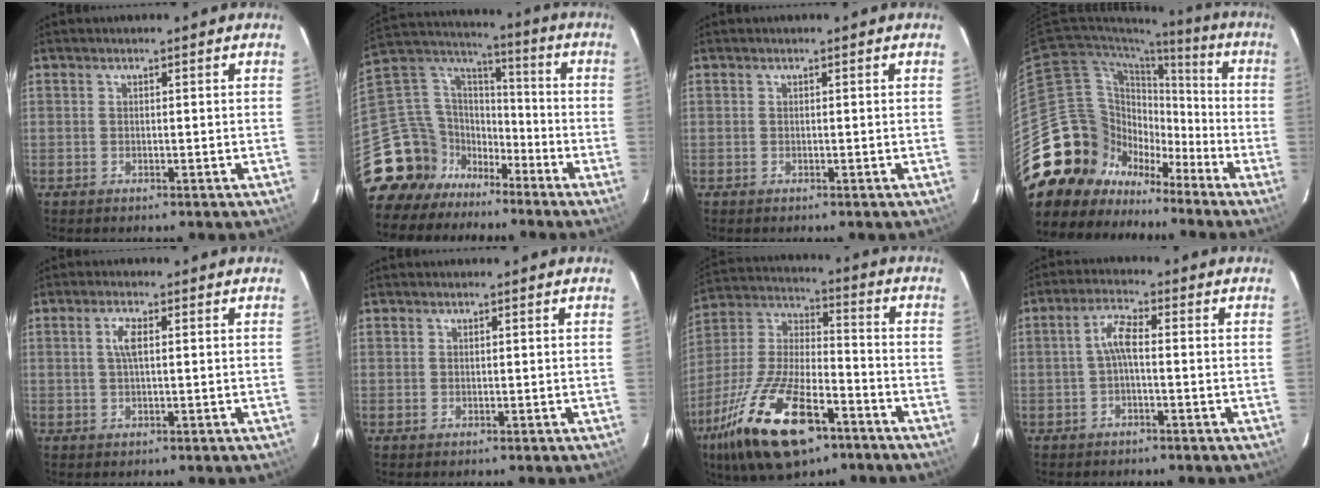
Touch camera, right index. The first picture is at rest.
{"total": 16.6, "force": [-11.6, 11.2, 4.0], "torque": [-0.112, 0.048, -0.204]}
{"total": 0.0}
{"total": 19.7, "force": [-10.6, 15.8, 5.1], "torque": [-0.136, 0.061, -0.168]}
{"total": 2.8, "force": [0.6, 0.8, 2.7], "torque": [-0.056, 0.005, 0.012]}
{"total": 0.6, "force": [0.2, 0.5, -0.1], "torque": [0.003, 0.003, 0.004]}
{"total": 22.7, "force": [-12.7, 9.1, 16.5], "torque": [-0.337, -0.027, -0.223]}
{"total": 3.9, "force": [-0.5, 0.9, 3.7], "torque": [-0.079, 0.012, -0.010]}